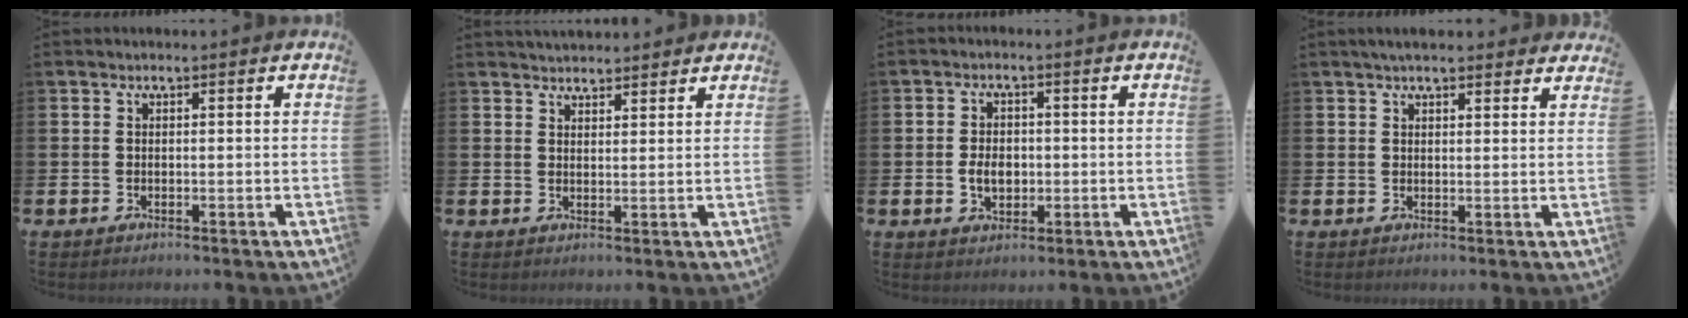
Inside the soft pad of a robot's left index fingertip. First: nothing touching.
{"total": 3.0, "force": [2.9, 0.7, -0.1], "torque": [-0.001, -0.011, 0.054]}
{"total": 3.6, "force": [-0.4, 2.6, 2.5], "torque": [-0.032, 0.000, -0.014]}
{"total": 3.1, "force": [2.8, 0.7, 1.0], "torque": [-0.022, -0.007, 0.051]}